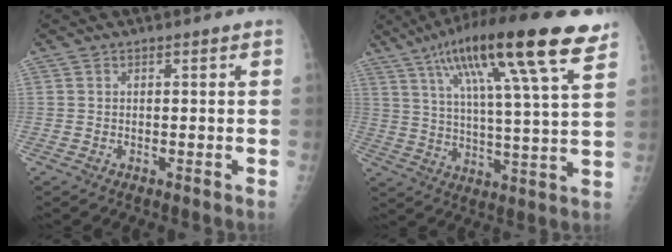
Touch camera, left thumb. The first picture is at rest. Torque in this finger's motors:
{"motor_torque": [0.62, 0.59, 1.83, -0.92, 0.55]}